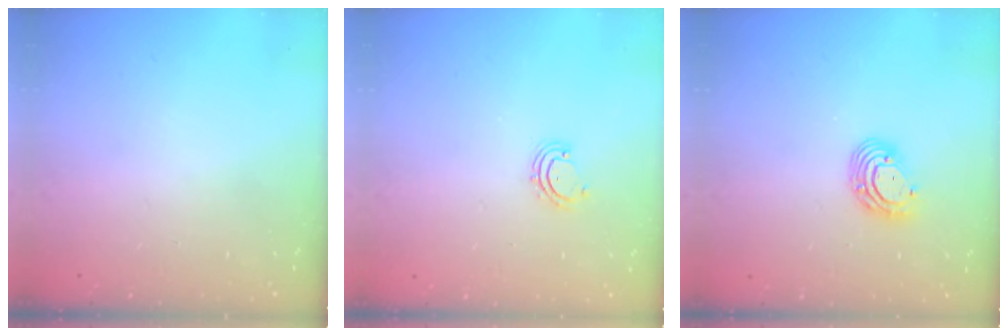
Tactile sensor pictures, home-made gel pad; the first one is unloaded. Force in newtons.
{"total": 2.7, "press": 2.6, "slide": 0.5}
{"total": 8.8, "press": 8.6, "slide": 1.7}